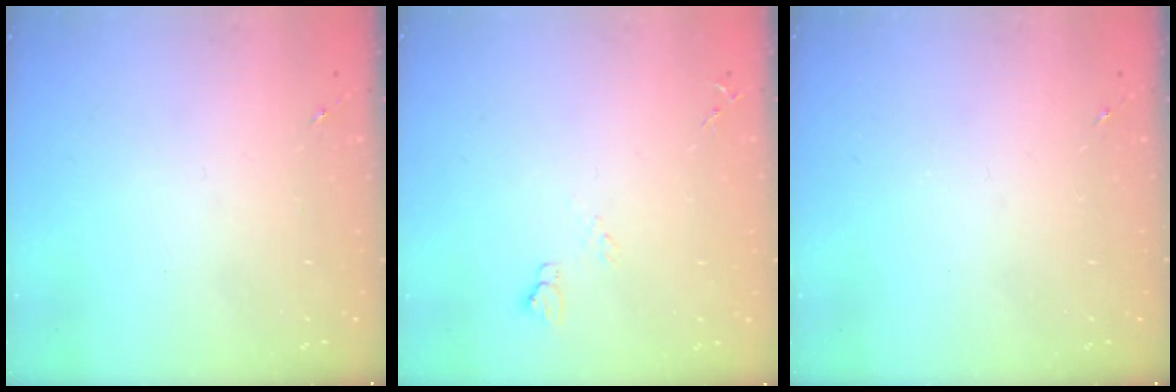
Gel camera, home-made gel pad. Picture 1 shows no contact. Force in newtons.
{"total": 5.8, "press": 5.8, "slide": 0.8}
{"total": 0.0}